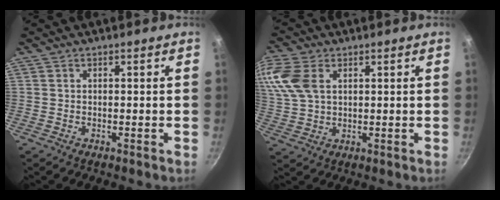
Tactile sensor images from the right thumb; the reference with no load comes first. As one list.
[{"total": 9.7, "force": [3.3, 6.2, 6.7], "torque": [-0.145, 0.002, 0.067]}]